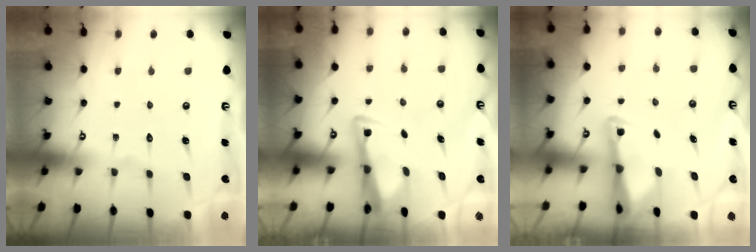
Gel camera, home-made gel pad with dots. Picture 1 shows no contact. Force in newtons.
{"total": 3.4, "press": 3.4, "slide": 0.4}
{"total": 2.4, "press": 2.3, "slide": 0.4}